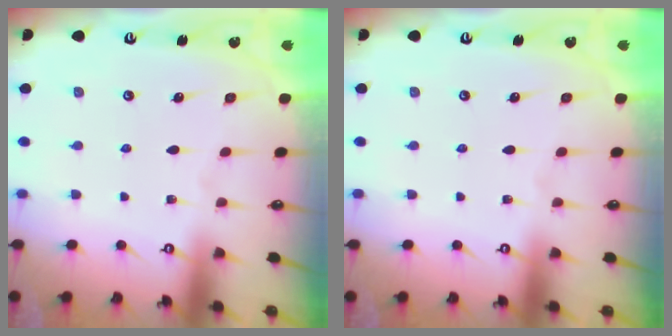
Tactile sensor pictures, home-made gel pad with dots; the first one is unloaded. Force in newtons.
{"total": 0.0}